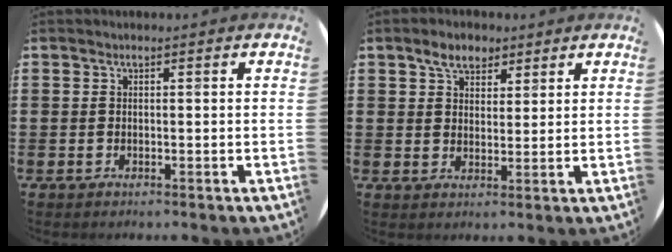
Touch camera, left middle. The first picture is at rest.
{"total": 4.0, "force": [3.0, 2.3, 1.4], "torque": [-0.018, 0.005, 0.053]}